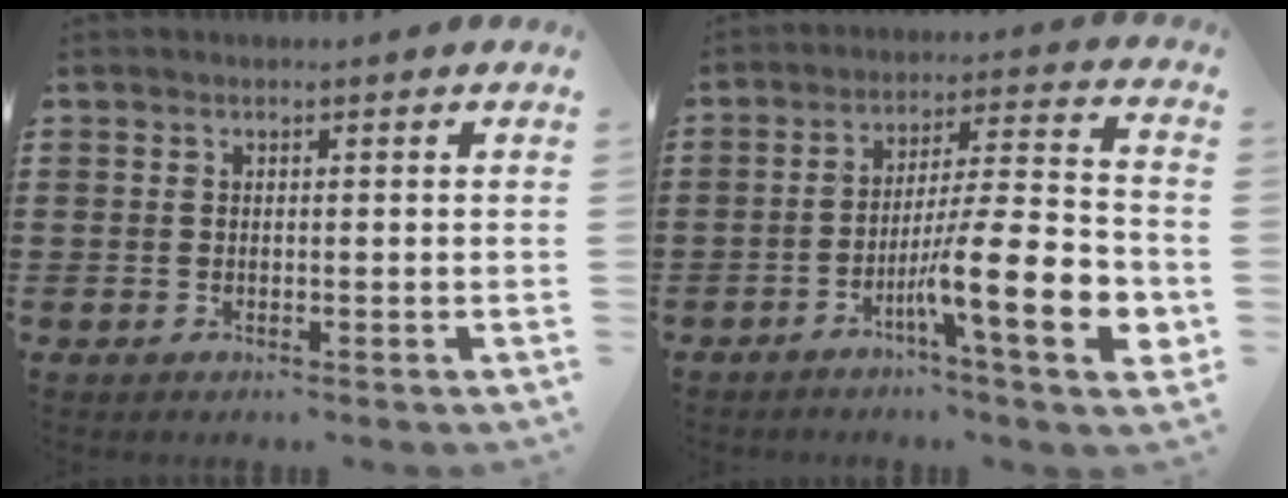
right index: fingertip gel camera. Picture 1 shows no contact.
{"total": 14.5, "force": [-5.7, 2.9, 13.0], "torque": [-0.209, -0.006, -0.098]}